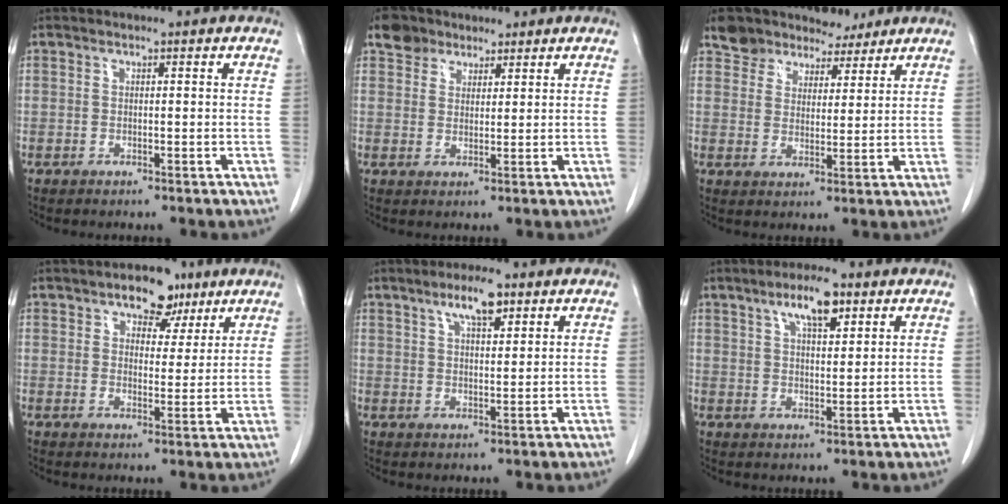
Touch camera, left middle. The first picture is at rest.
{"total": 4.2, "force": [3.0, 2.9, 0.7], "torque": [-0.015, 0.014, 0.053]}
{"total": 7.5, "force": [6.4, 3.7, 1.2], "torque": [-0.015, 0.013, 0.107]}
{"total": 6.7, "force": [4.2, 3.8, 3.6], "torque": [-0.042, 0.013, 0.061]}
{"total": 5.8, "force": [3.5, 1.5, 4.3], "torque": [-0.079, 0.007, 0.059]}
{"total": 6.7, "force": [4.0, 1.8, 5.1], "torque": [-0.091, 0.008, 0.066]}